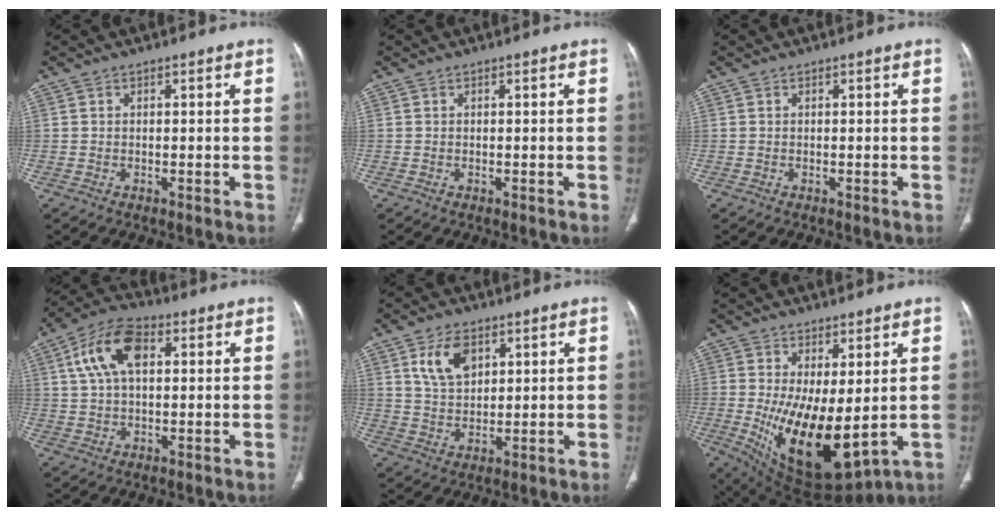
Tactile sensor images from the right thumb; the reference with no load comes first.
{"total": 0.0}
{"total": 0.0}
{"total": 11.2, "force": [3.2, 6.3, 8.7], "torque": [-0.164, 0.020, 0.054]}
{"total": 7.9, "force": [3.6, 4.8, 5.1], "torque": [-0.078, -0.016, 0.073]}
{"total": 14.6, "force": [-0.7, 6.2, 13.2], "torque": [-0.220, -0.032, 0.013]}